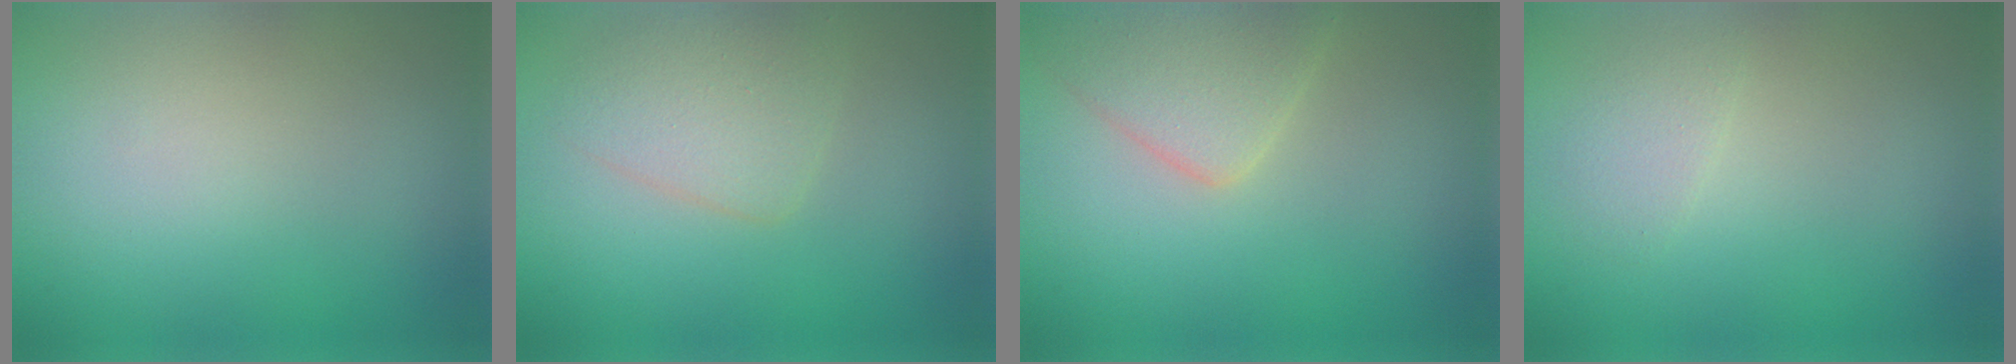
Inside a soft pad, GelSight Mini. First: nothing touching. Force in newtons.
{"total": 2.8, "press": 2.8, "slide": 0.1}
{"total": 3.4, "press": 3.4, "slide": 0.2}
{"total": 1.2, "press": 1.2, "slide": 0.0}